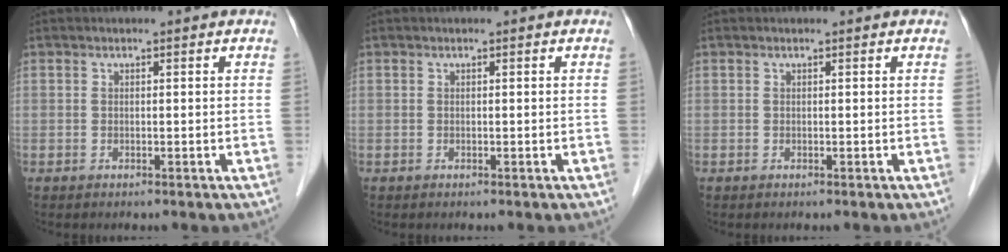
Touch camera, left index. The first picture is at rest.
{"total": 0.0}
{"total": 0.0}